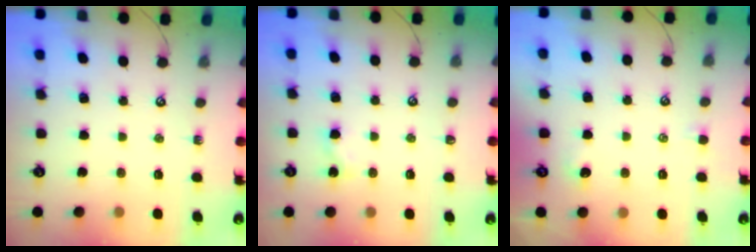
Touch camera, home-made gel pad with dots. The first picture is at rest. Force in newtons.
{"total": 2.3, "press": 2.3, "slide": 0.2}
{"total": 1.9, "press": 1.8, "slide": 0.4}